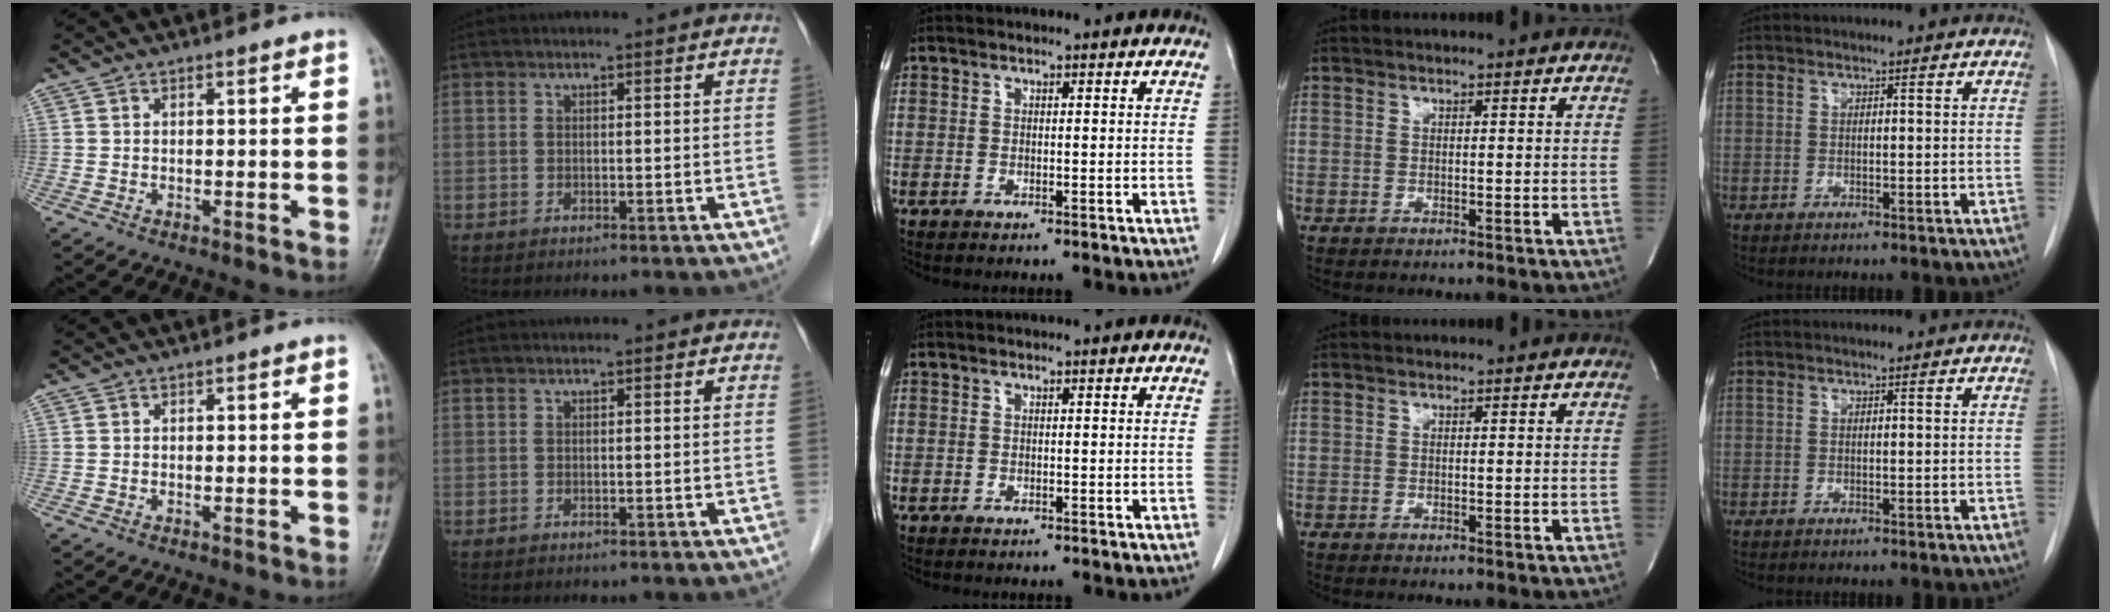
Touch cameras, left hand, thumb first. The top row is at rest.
{}